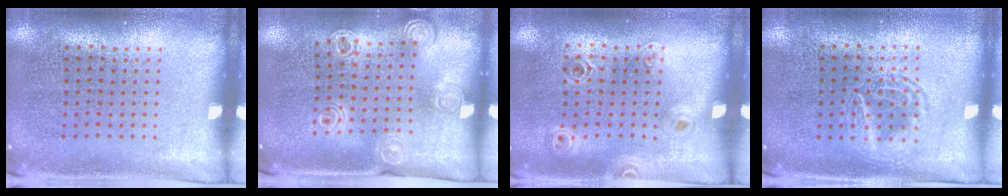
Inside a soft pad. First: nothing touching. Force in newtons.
{"total": 1.4, "press": 1.4, "slide": 0.1}
{"total": 0.9, "press": 0.9, "slide": 0.1}
{"total": 1.1, "press": 1.1, "slide": 0.2}